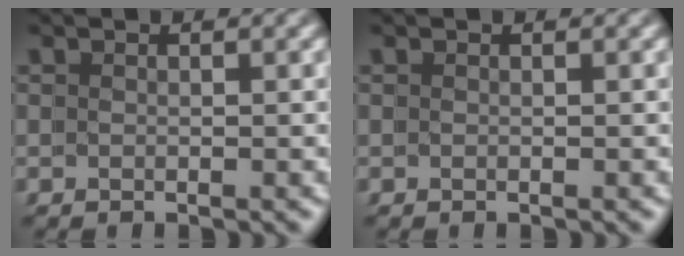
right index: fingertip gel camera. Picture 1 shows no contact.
{"total": 0.0}